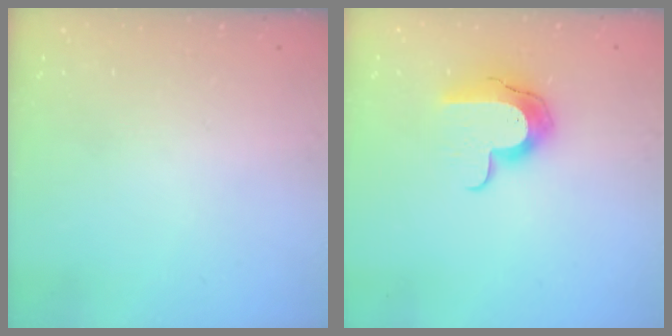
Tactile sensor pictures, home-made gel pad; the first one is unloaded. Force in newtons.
{"total": 10.5, "press": 10.5, "slide": 0.8}